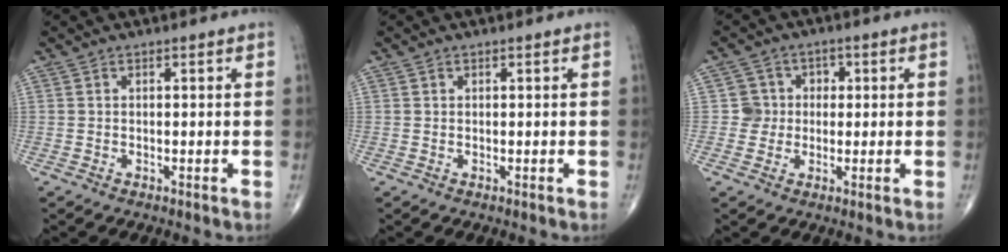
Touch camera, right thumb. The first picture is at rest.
{"total": 0.0}
{"total": 4.5, "force": [0.1, 4.5, 0.2], "torque": [0.036, 0.012, -0.005]}